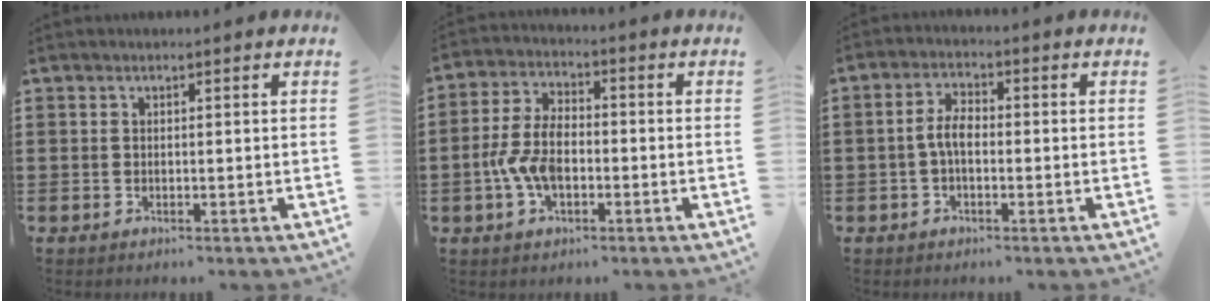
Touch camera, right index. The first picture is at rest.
{"total": 7.1, "force": [-1.8, 3.9, 5.7], "torque": [-0.143, -0.004, -0.041]}
{"total": 3.8, "force": [-0.7, 1.7, 3.3], "torque": [-0.077, 0.002, -0.017]}